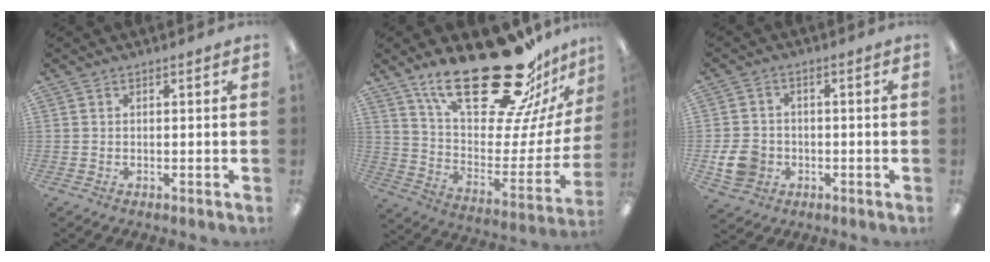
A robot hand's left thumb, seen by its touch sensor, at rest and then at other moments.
{"total": 30.7, "force": [20.9, 11.1, 19.5], "torque": [-0.290, -0.135, 0.354]}
{"total": 7.1, "force": [-1.9, 6.1, 3.1], "torque": [-0.063, 0.009, -0.035]}